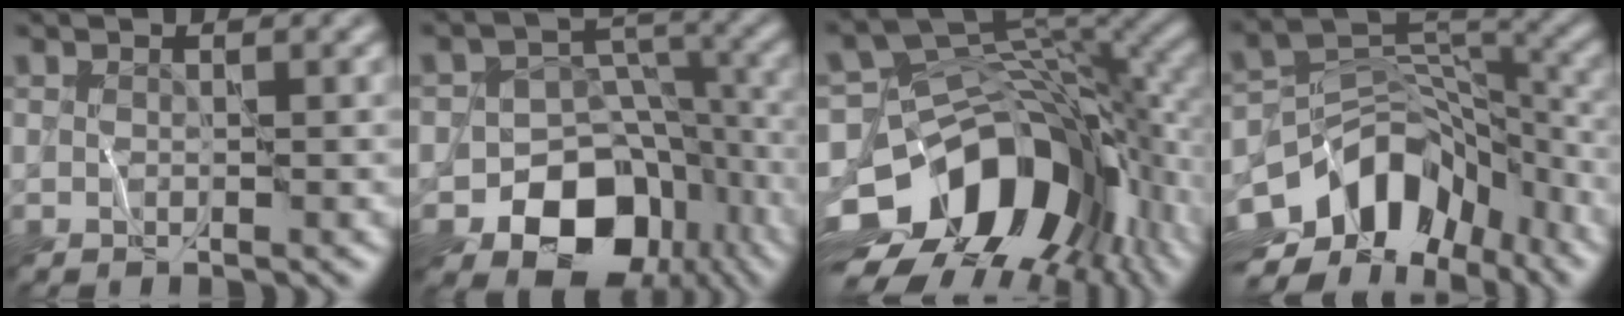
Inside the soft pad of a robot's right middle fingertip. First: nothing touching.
{"total": 12.5, "force": [-6.3, 9.6, 5.1], "torque": [-0.071, 0.002, -0.113]}
{"total": 15.8, "force": [-5.5, 10.5, 10.4], "torque": [-0.179, -0.007, -0.094]}
{"total": 11.4, "force": [-5.4, 7.4, 6.7], "torque": [-0.106, 0.006, -0.100]}